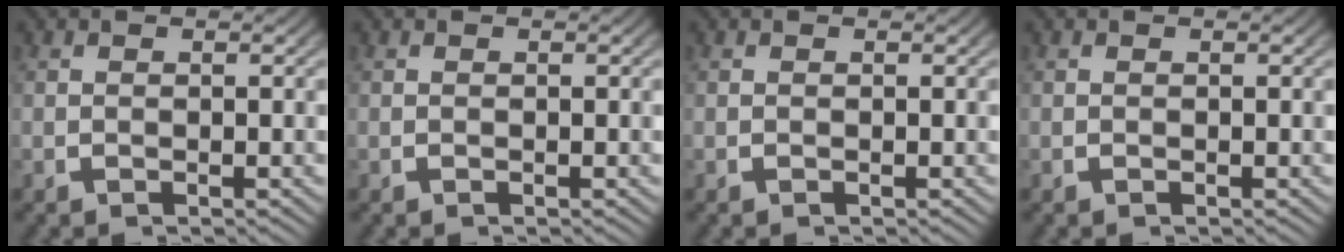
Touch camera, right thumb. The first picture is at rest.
{"total": 0.0}
{"total": 0.0}
{"total": 0.0}